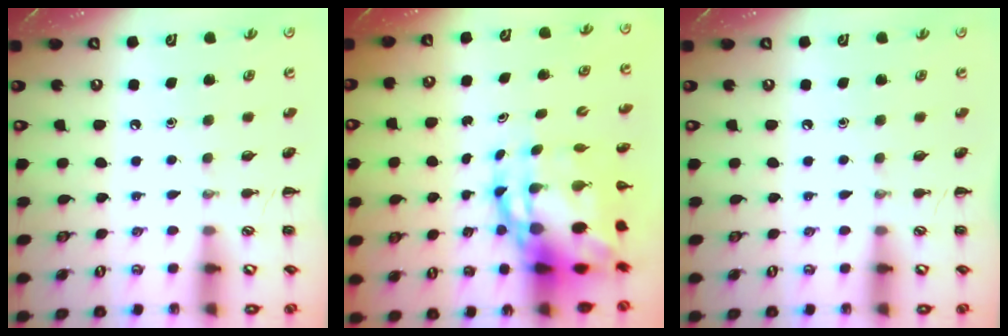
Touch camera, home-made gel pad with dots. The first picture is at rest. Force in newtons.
{"total": 11.4, "press": 10.9, "slide": 3.2}
{"total": 0.0}